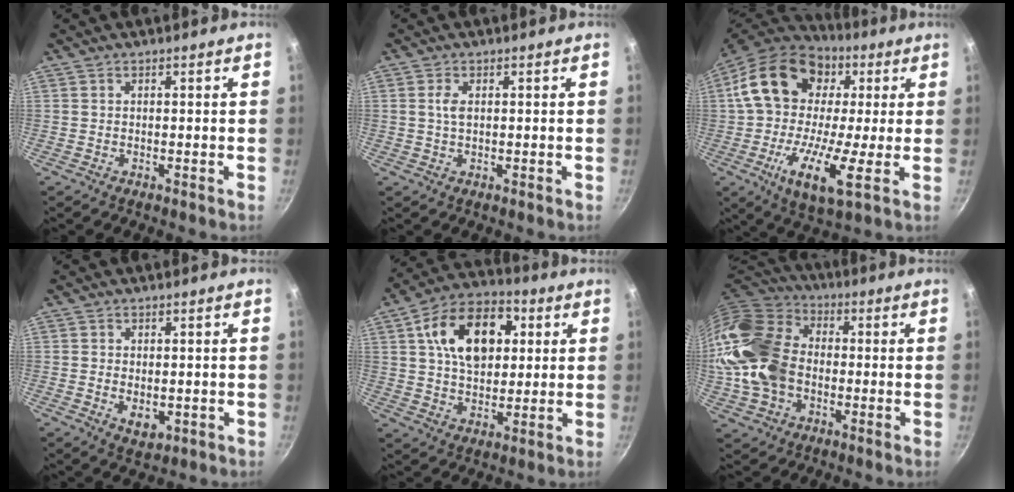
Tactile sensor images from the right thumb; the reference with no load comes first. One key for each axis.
{"total": 3.3, "fx": 0.6, "fy": 1.7, "fz": 2.8, "tx": -0.058, "ty": 0.004, "tz": 0.011}
{"total": 23.2, "fx": 2.0, "fy": 14.1, "fz": 18.3, "tx": -0.310, "ty": 0.016, "tz": 0.014}
{"total": 4.5, "fx": -0.7, "fy": 3.0, "fz": 3.3, "tx": -0.047, "ty": -0.009, "tz": -0.004}
{"total": 17.0, "fx": 4.5, "fy": 11.1, "fz": 12.1, "tx": -0.160, "ty": 0.007, "tz": 0.065}
{"total": 20.4, "fx": -1.8, "fy": 15.1, "fz": 13.6, "tx": -0.268, "ty": 0.036, "tz": -0.041}